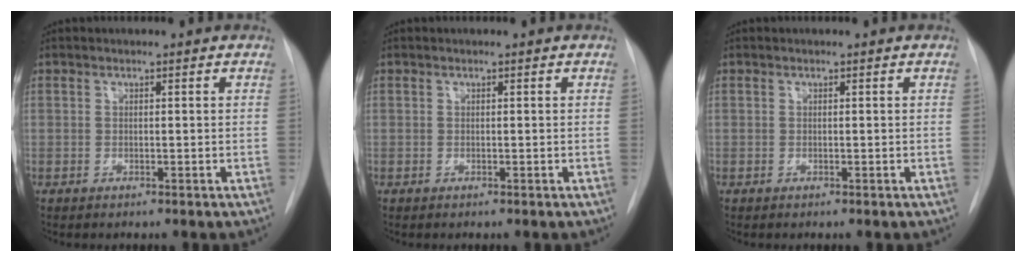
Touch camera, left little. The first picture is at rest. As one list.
[{"total": 0.0}, {"total": 0.0}]